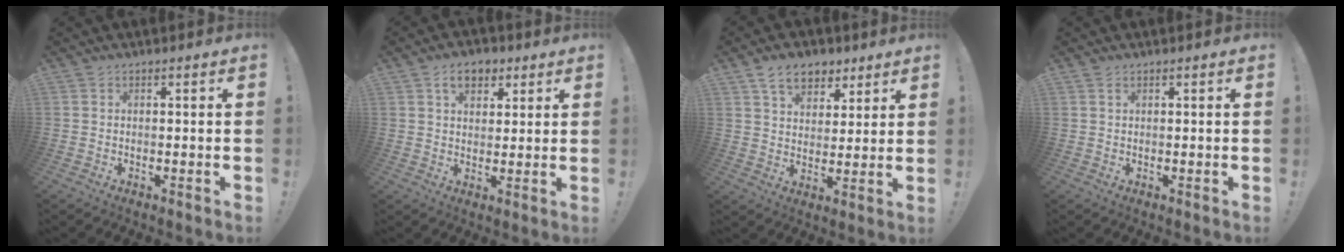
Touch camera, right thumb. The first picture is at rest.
{"total": 7.4, "force": [3.6, 5.0, 4.0], "torque": [-0.054, -0.002, 0.067]}
{"total": 10.4, "force": [6.3, 6.9, 4.6], "torque": [-0.074, -0.022, 0.122]}
{"total": 0.7, "force": [0.6, 0.3, 0.3], "torque": [-0.011, 0.002, 0.012]}